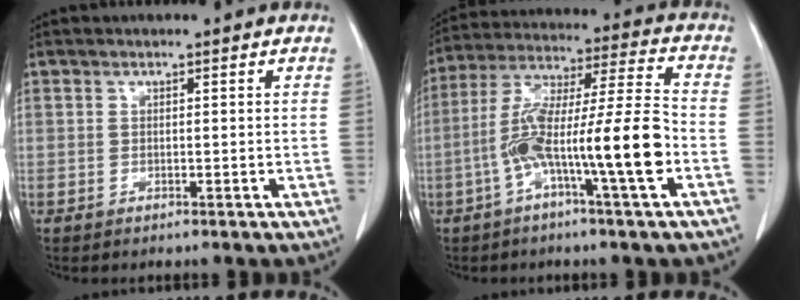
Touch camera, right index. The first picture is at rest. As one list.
[{"total": 15.8, "force": [-5.0, 0.2, 15.0], "torque": [-0.280, 0.013, -0.092]}]